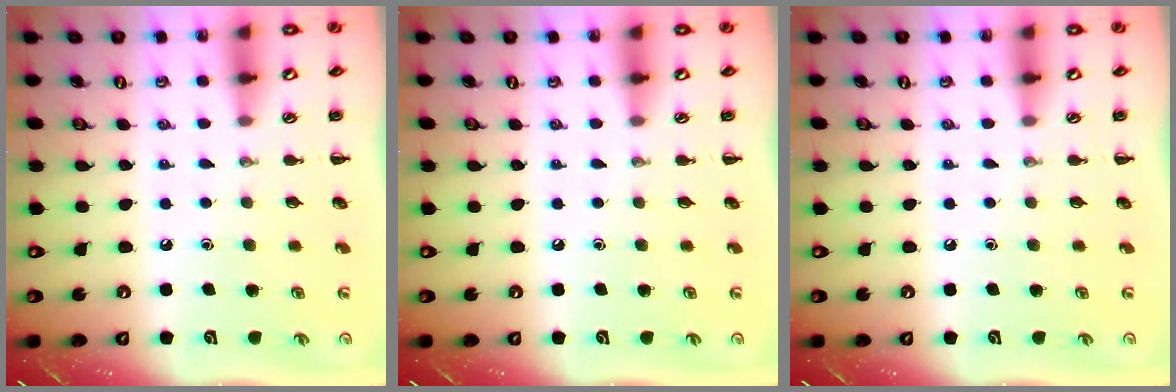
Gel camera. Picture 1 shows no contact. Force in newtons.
{"total": 0.0}
{"total": 0.0}